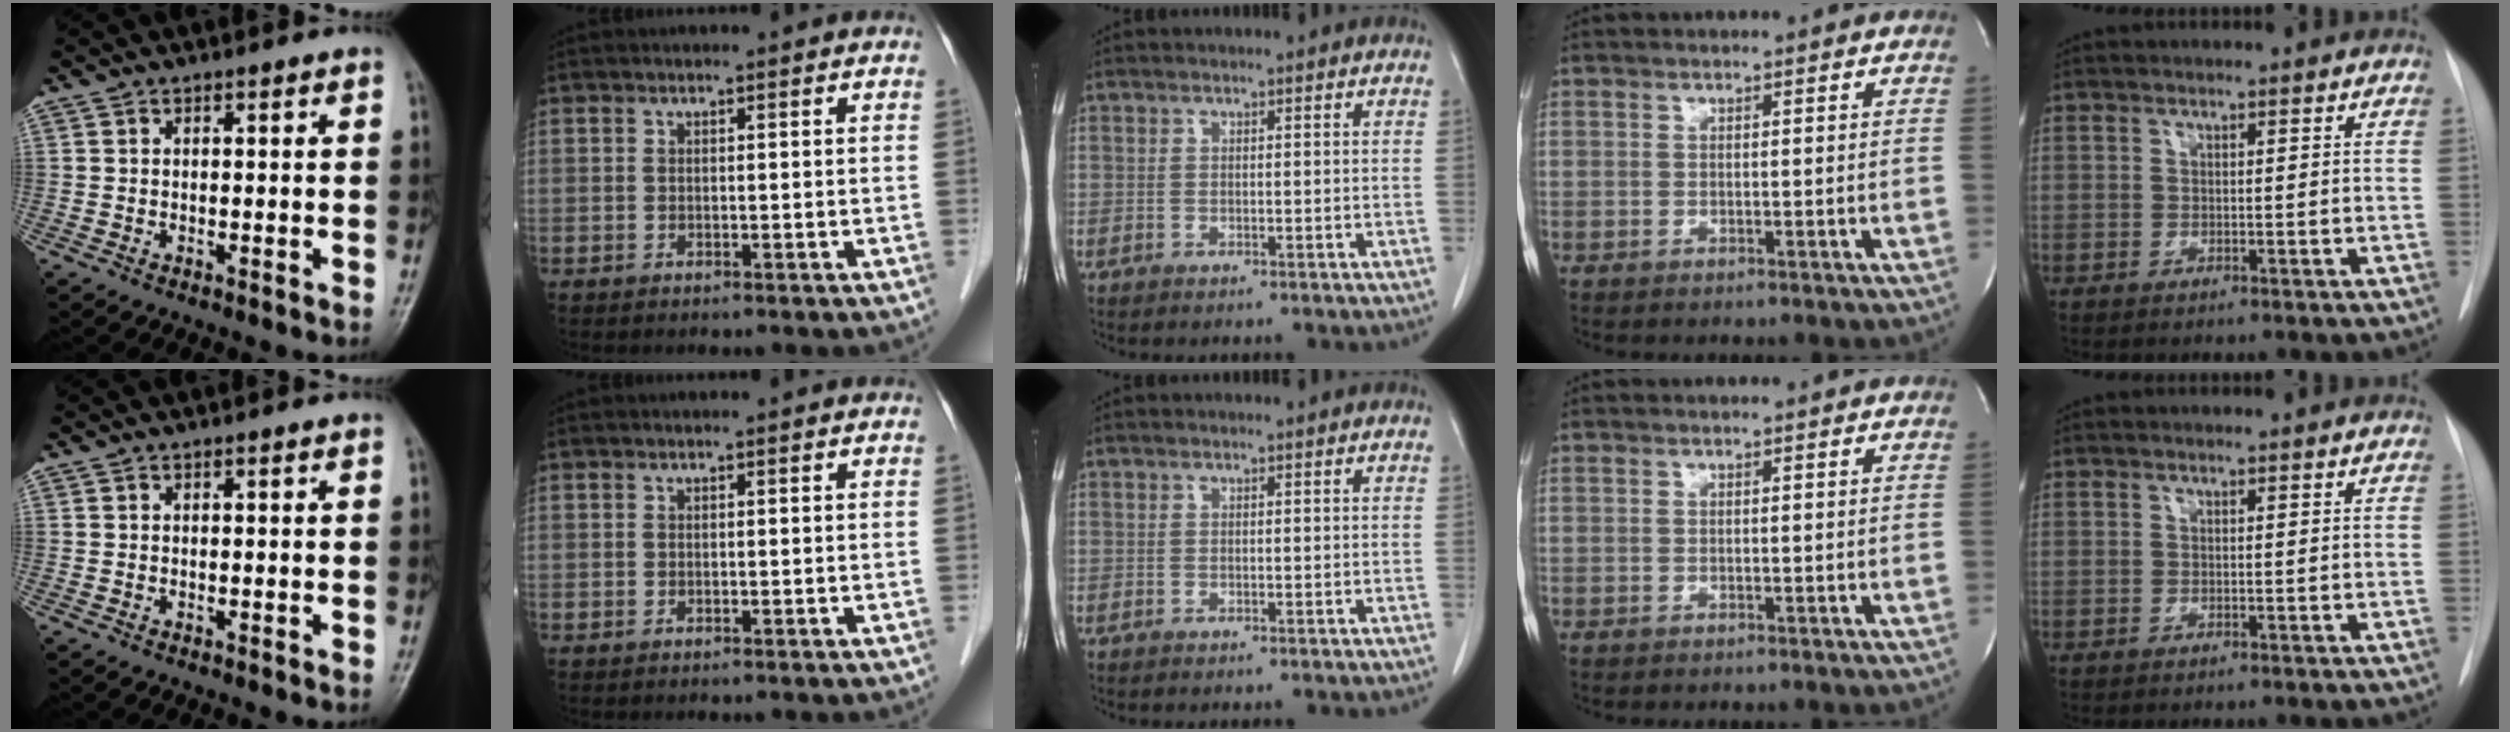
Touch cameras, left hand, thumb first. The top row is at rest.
{}